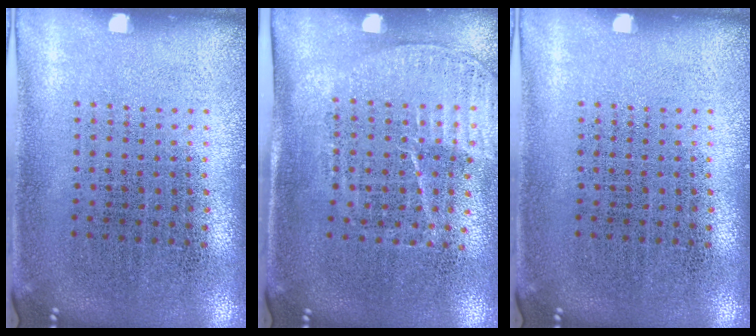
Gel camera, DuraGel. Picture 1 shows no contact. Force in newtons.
{"total": 1.6, "press": 1.4, "slide": 0.8}
{"total": 0.0}